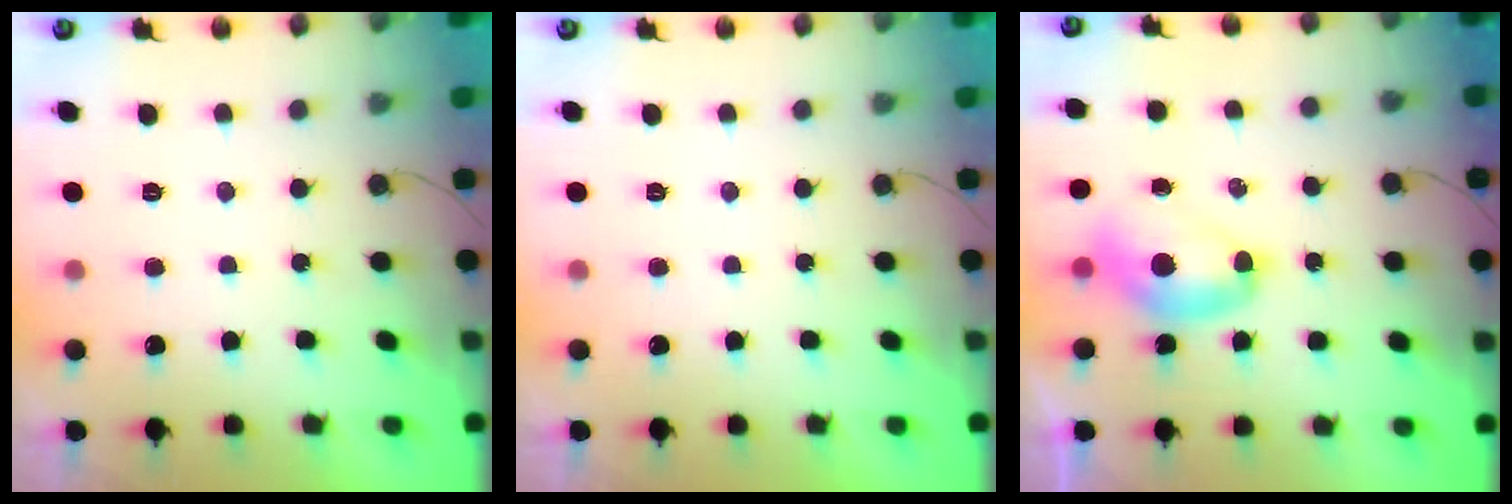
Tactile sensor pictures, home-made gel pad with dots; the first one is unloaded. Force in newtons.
{"total": 0.0}
{"total": 9.0, "press": 9.0, "slide": 0.8}